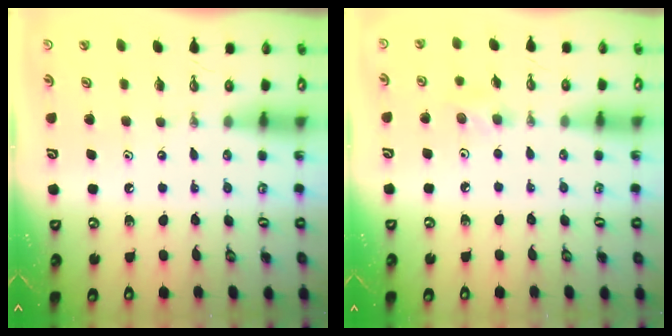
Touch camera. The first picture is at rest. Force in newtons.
{"total": 7.6, "press": 6.5, "slide": 4.1}